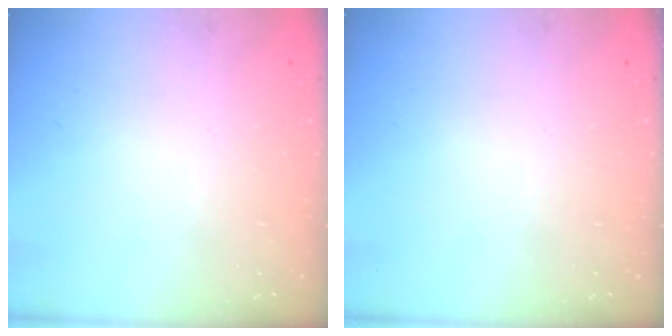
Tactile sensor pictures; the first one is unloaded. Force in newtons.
{"total": 0.0}